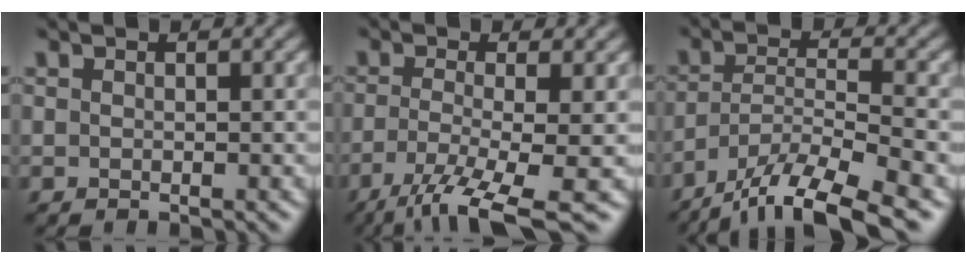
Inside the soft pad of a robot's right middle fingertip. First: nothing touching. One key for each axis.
{"total": 7.3, "fx": -3.9, "fy": 1.4, "fz": 6.0, "tx": -0.104, "ty": -0.017, "tz": -0.078}
{"total": 9.7, "fx": -7.7, "fy": 2.0, "fz": 5.6, "tx": -0.100, "ty": -0.005, "tz": -0.141}